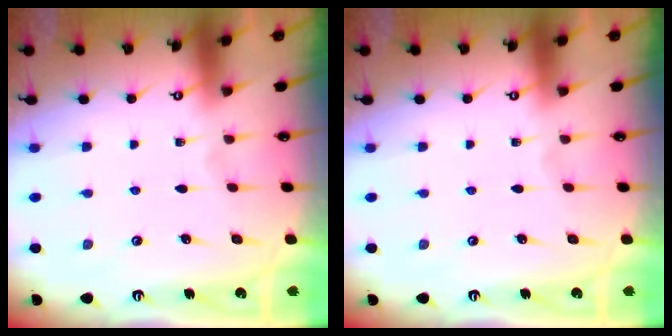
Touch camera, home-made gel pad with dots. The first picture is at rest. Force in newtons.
{"total": 0.0}